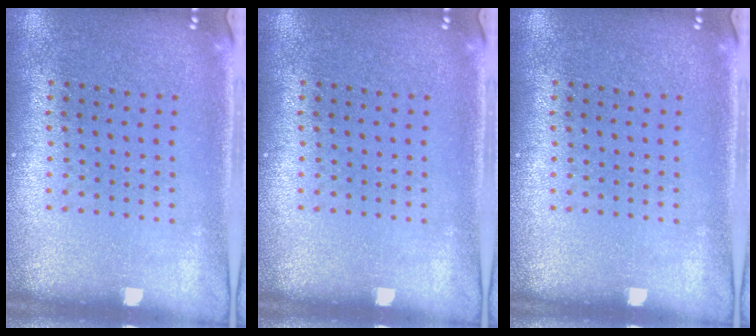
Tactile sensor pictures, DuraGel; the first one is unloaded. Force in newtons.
{"total": 0.0}
{"total": 0.0}